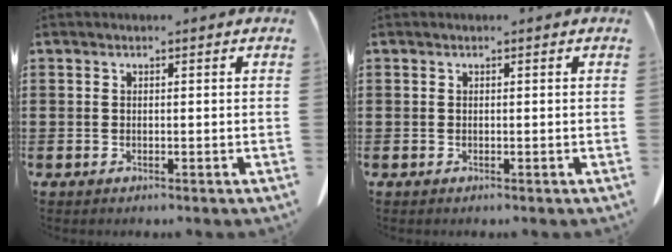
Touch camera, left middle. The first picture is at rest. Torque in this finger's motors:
{"motor_torque": [0.00, 0.00, -0.01, -0.01]}